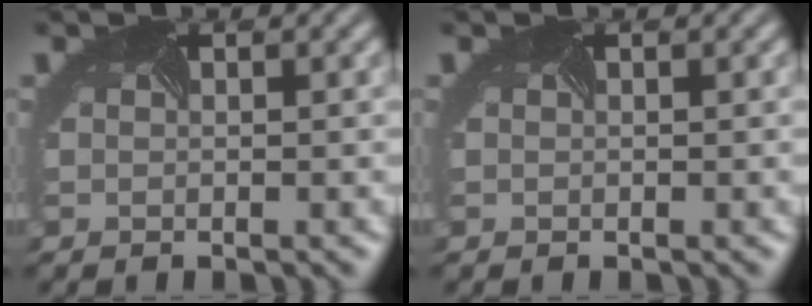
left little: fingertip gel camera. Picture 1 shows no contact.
{"total": 0.0}